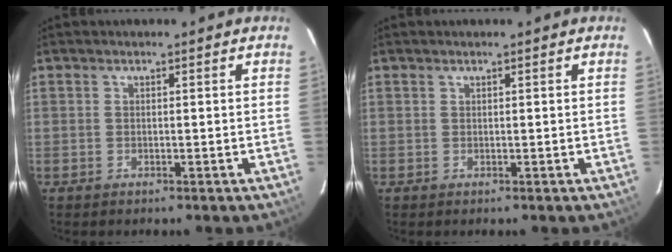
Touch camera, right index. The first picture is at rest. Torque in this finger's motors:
{"motor_torque": [0.14, -0.02, 0.00, 0.01]}